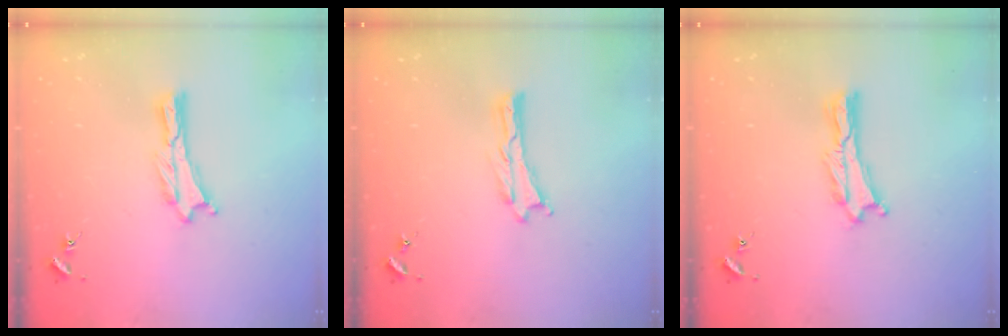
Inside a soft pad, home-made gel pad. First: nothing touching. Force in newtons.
{"total": 0.0}
{"total": 0.7, "press": 0.6, "slide": 0.2}